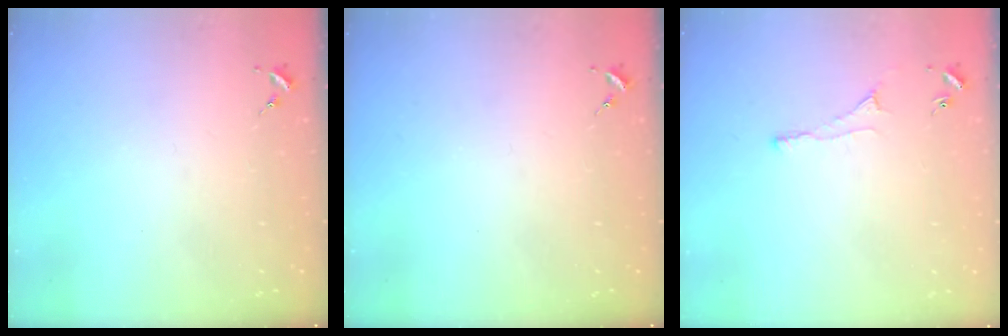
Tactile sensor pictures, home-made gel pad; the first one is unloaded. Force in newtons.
{"total": 0.0}
{"total": 3.4, "press": 3.3, "slide": 0.7}